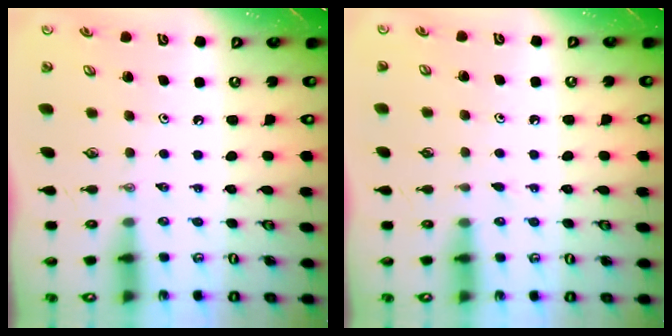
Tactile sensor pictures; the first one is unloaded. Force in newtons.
{"total": 1.6, "press": 1.6, "slide": 0.3}